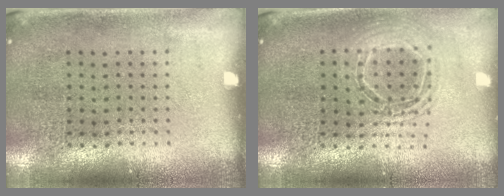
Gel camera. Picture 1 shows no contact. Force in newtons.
{"total": 1.6, "press": 1.4, "slide": 0.9}